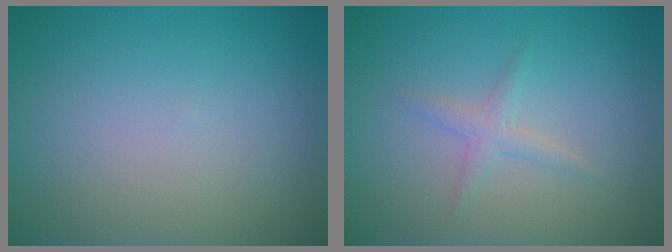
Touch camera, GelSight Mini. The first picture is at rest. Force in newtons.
{"total": 1.2, "press": 1.2, "slide": 0.0}